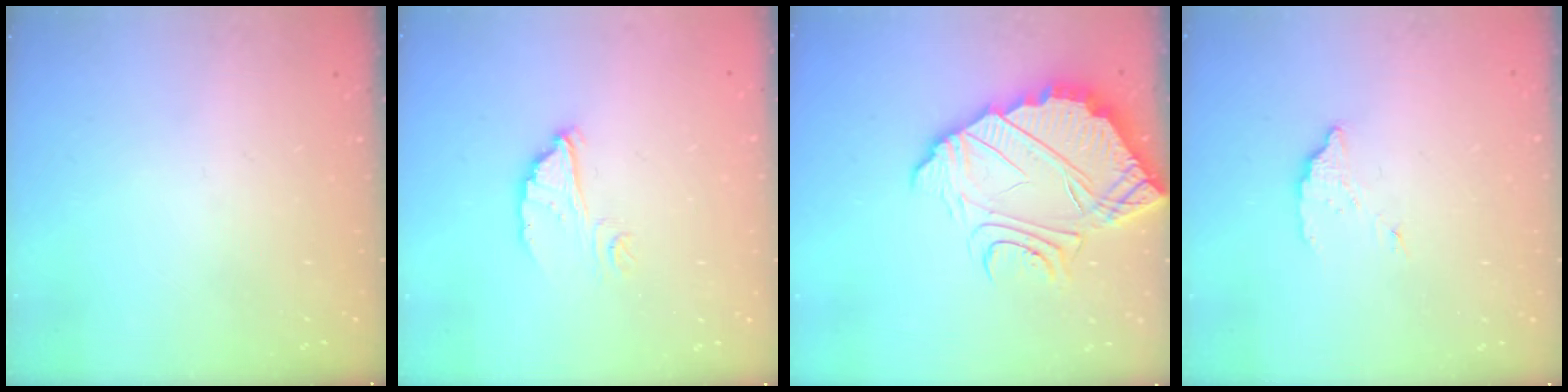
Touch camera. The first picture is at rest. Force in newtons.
{"total": 5.1, "press": 5.1, "slide": 0.4}
{"total": 10.2, "press": 10.1, "slide": 0.7}
{"total": 2.9, "press": 2.9, "slide": 0.2}